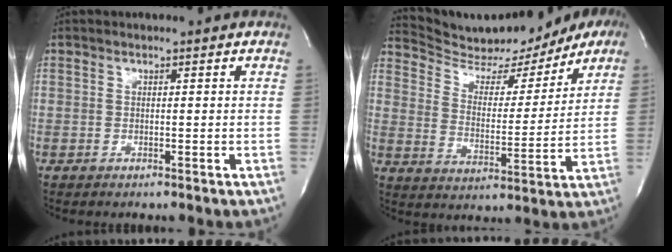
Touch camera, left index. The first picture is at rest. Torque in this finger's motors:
{"motor_torque": [0.03, -0.03, 0.25, 0.05]}